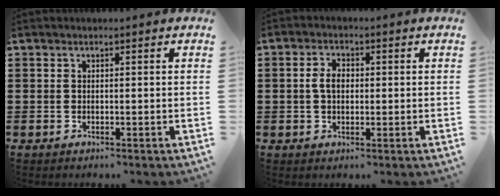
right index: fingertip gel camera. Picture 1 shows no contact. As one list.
[{"total": 3.1, "force": [0.2, 1.9, 2.4], "torque": [-0.049, 0.010, 0.002]}]